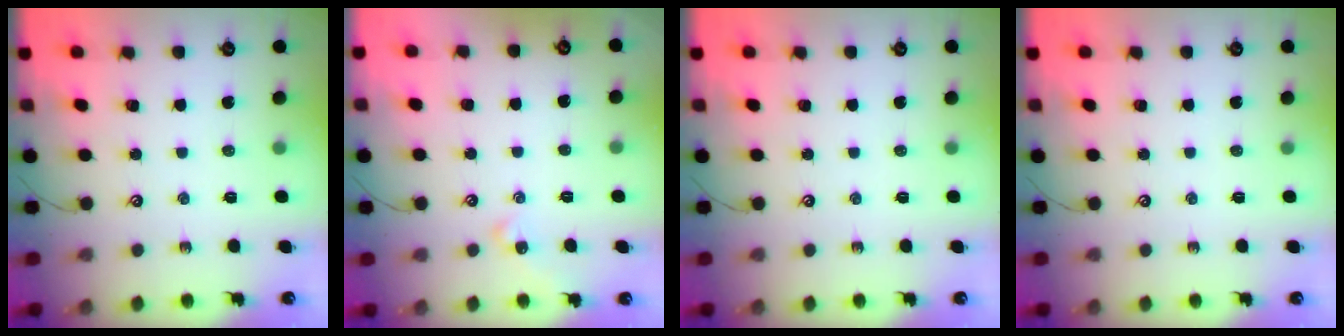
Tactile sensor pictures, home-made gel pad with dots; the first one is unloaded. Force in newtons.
{"total": 1.8, "press": 1.7, "slide": 0.5}
{"total": 0.0}
{"total": 0.0}